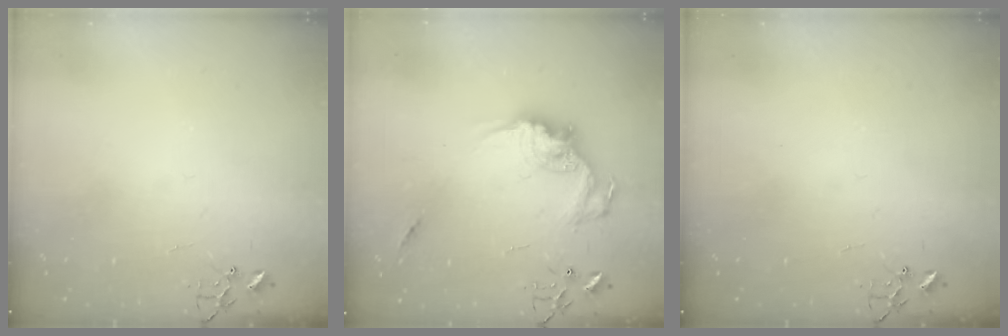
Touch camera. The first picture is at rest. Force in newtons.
{"total": 14.8, "press": 14.8, "slide": 0.8}
{"total": 0.0}